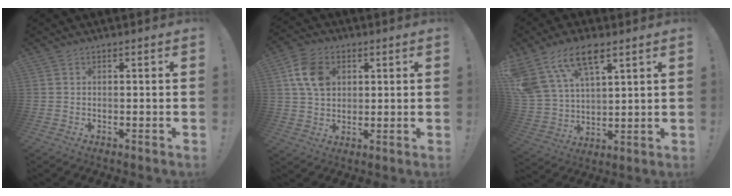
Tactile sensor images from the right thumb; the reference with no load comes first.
{"total": 11.2, "force": [3.3, 8.5, 6.5], "torque": [-0.108, 0.008, 0.067]}
{"total": 15.4, "force": [9.2, 8.0, 9.4], "torque": [-0.192, -0.044, 0.170]}